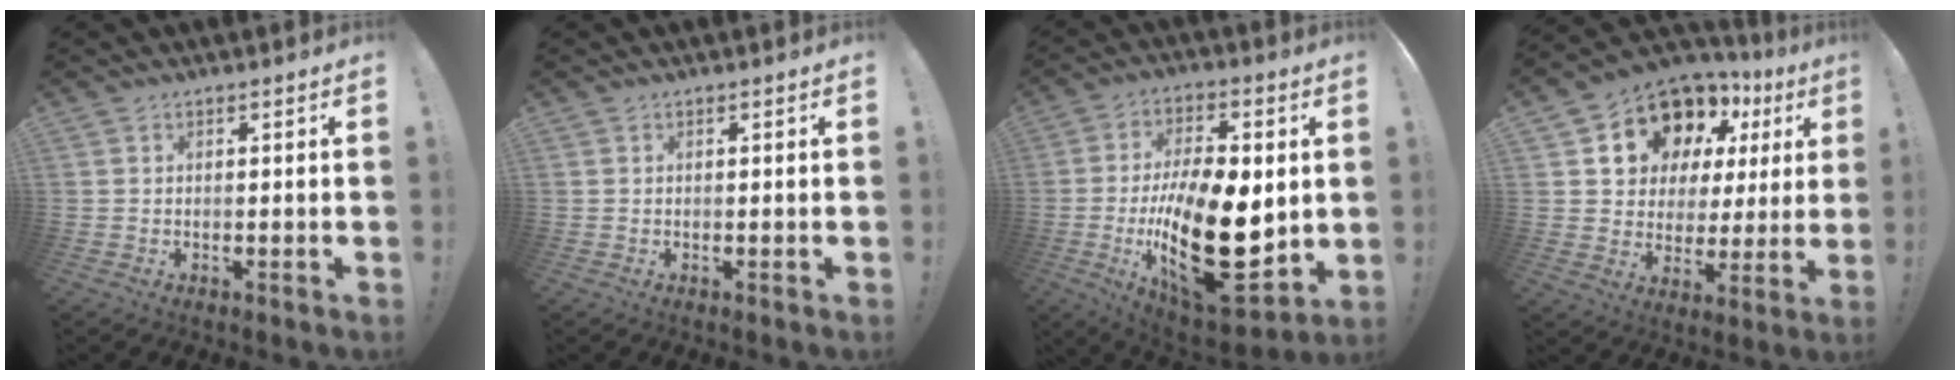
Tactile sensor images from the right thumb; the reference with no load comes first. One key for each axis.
{"total": 0.0}
{"total": 29.6, "fx": -3.5, "fy": 14.7, "fz": 25.5, "tx": -0.460, "ty": 0.003, "tz": -0.042}
{"total": 13.3, "fx": 9.1, "fy": 8.7, "fz": 4.3, "tx": -0.072, "ty": -0.073, "tz": 0.178}